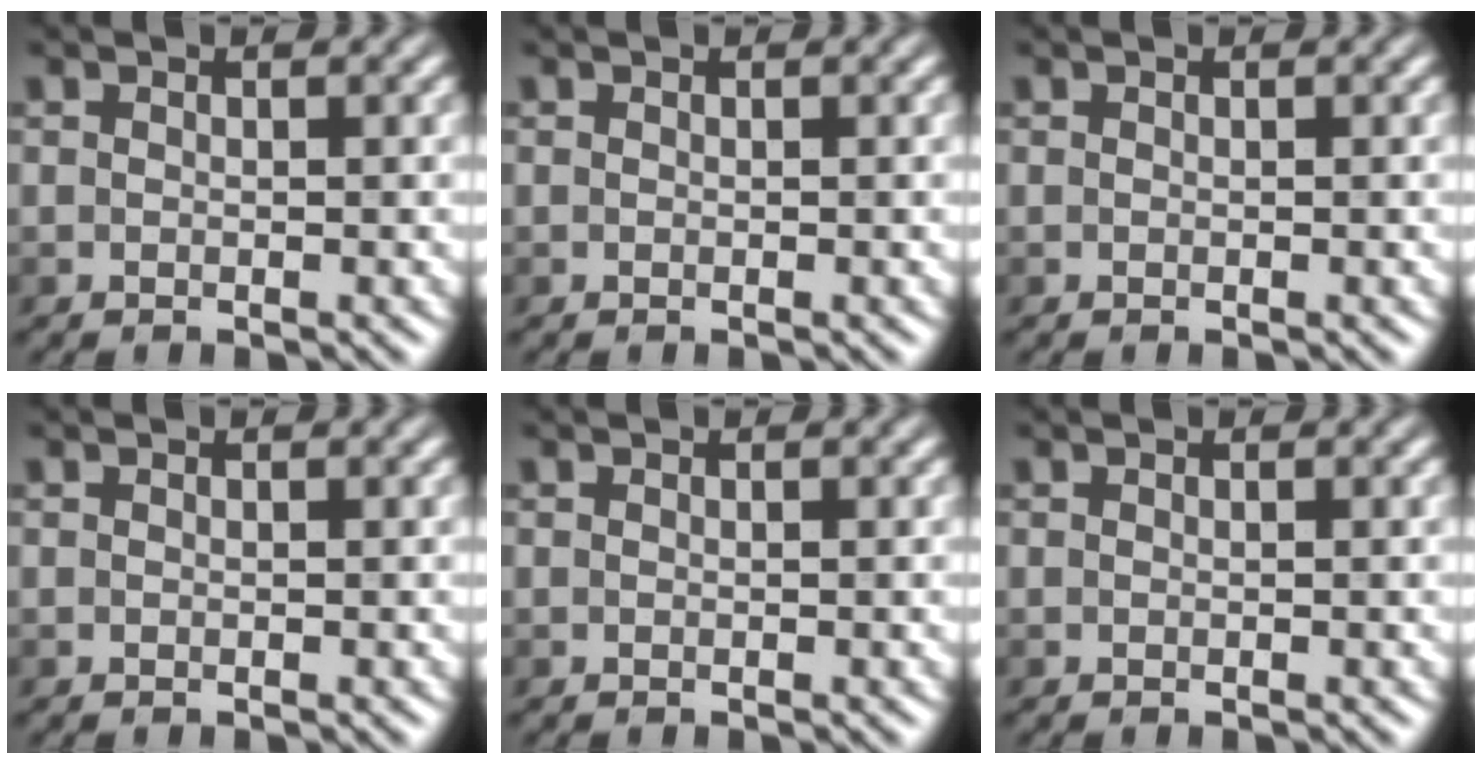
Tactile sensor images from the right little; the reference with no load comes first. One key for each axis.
{"total": 0.0}
{"total": 0.0}
{"total": 0.0}
{"total": 0.0}
{"total": 0.0}